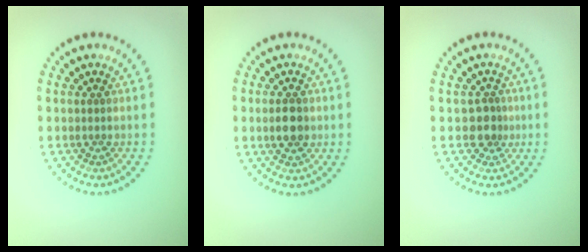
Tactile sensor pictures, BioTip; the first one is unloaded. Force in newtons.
{"total": 3.0, "press": 3.0, "slide": 0.2}
{"total": 2.0, "press": 1.6, "slide": 1.2}